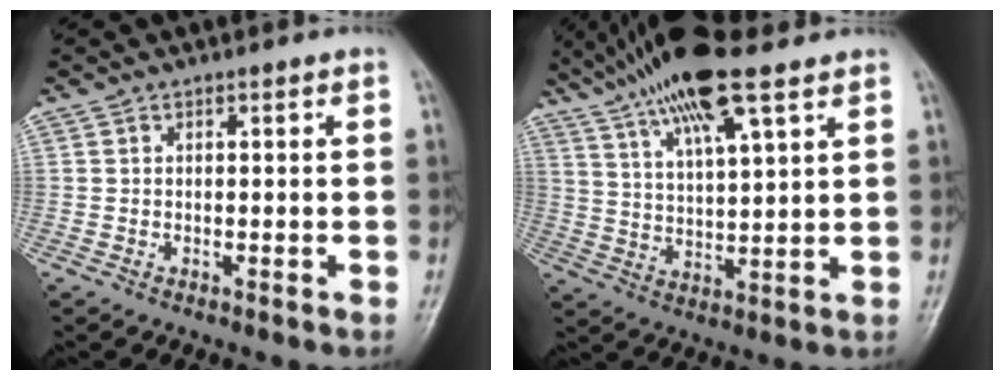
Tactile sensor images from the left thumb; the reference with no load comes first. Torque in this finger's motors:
{"motor_torque": [0.78, 0.03, 1.60, -1.16, 0.19]}